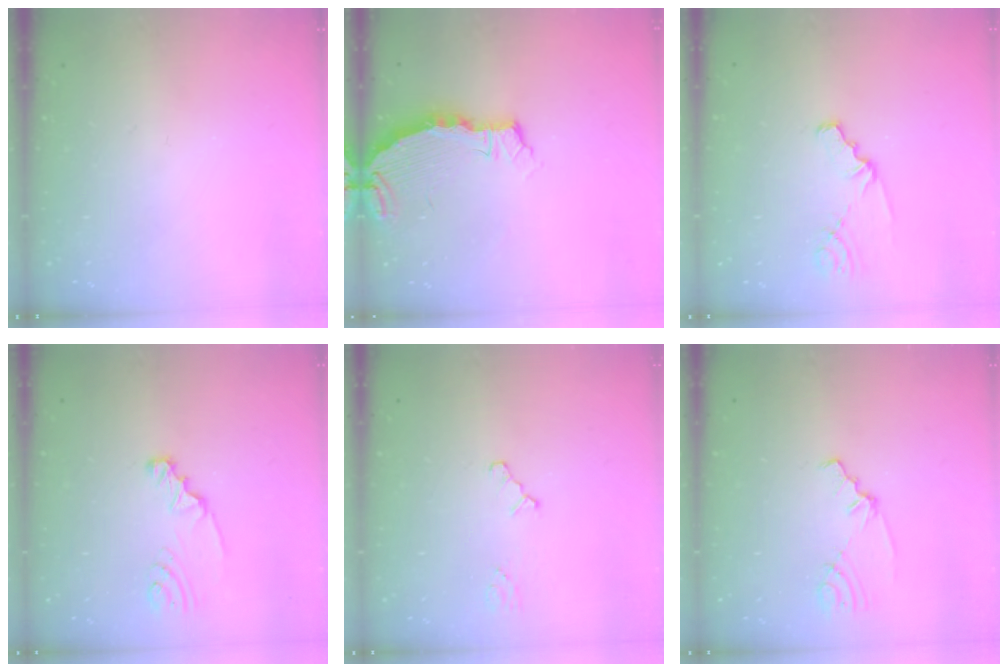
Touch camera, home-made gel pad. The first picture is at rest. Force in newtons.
{"total": 4.2, "press": 4.2, "slide": 0.4}
{"total": 1.8, "press": 1.8, "slide": 0.3}
{"total": 2.1, "press": 2.1, "slide": 0.1}
{"total": 1.0, "press": 1.0, "slide": 0.2}
{"total": 2.1, "press": 2.1, "slide": 0.3}